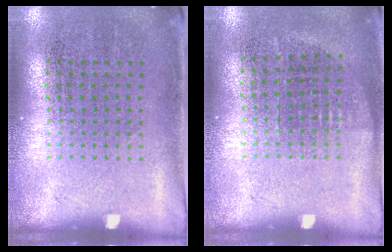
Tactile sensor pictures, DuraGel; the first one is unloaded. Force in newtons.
{"total": 0.6, "press": 0.6, "slide": 0.3}